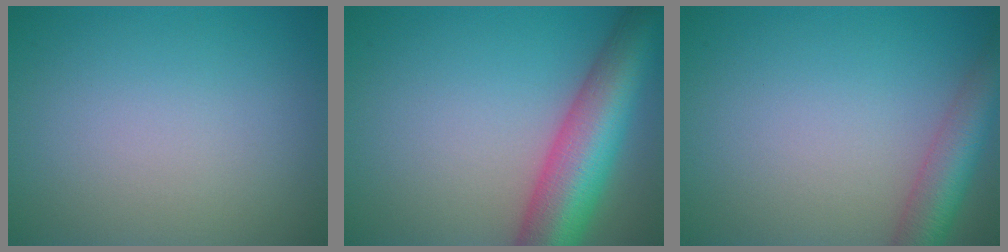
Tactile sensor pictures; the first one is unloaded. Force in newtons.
{"total": 10.1, "press": 10.1, "slide": 0.3}
{"total": 4.9, "press": 4.9, "slide": 0.2}